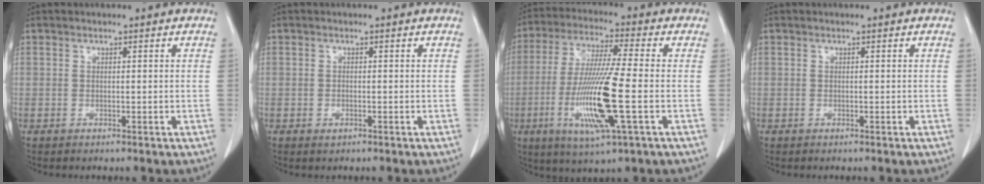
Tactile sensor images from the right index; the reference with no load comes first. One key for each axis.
{"total": 0.6, "fx": -0.2, "fy": 0.4, "fz": 0.5, "tx": -0.008, "ty": 0.000, "tz": 0.002}
{"total": 14.3, "fx": -3.5, "fy": 0.3, "fz": 13.9, "tx": -0.285, "ty": -0.020, "tz": -0.069}
{"total": 0.0}